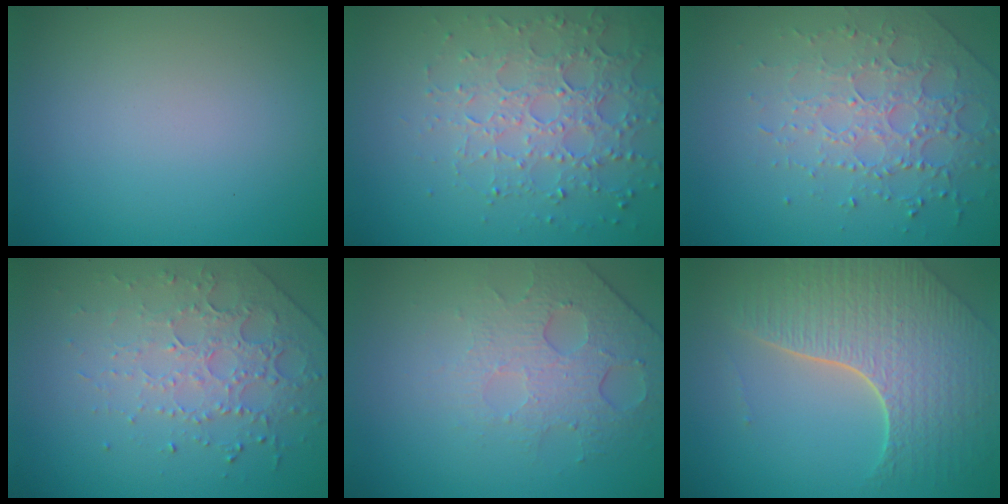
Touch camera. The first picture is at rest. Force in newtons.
{"total": 4.3, "press": 4.2, "slide": 1.1}
{"total": 3.0, "press": 2.8, "slide": 1.1}
{"total": 4.5, "press": 3.1, "slide": 3.2}
{"total": 4.8, "press": 3.2, "slide": 3.6}
{"total": 7.9, "press": 5.5, "slide": 5.6}